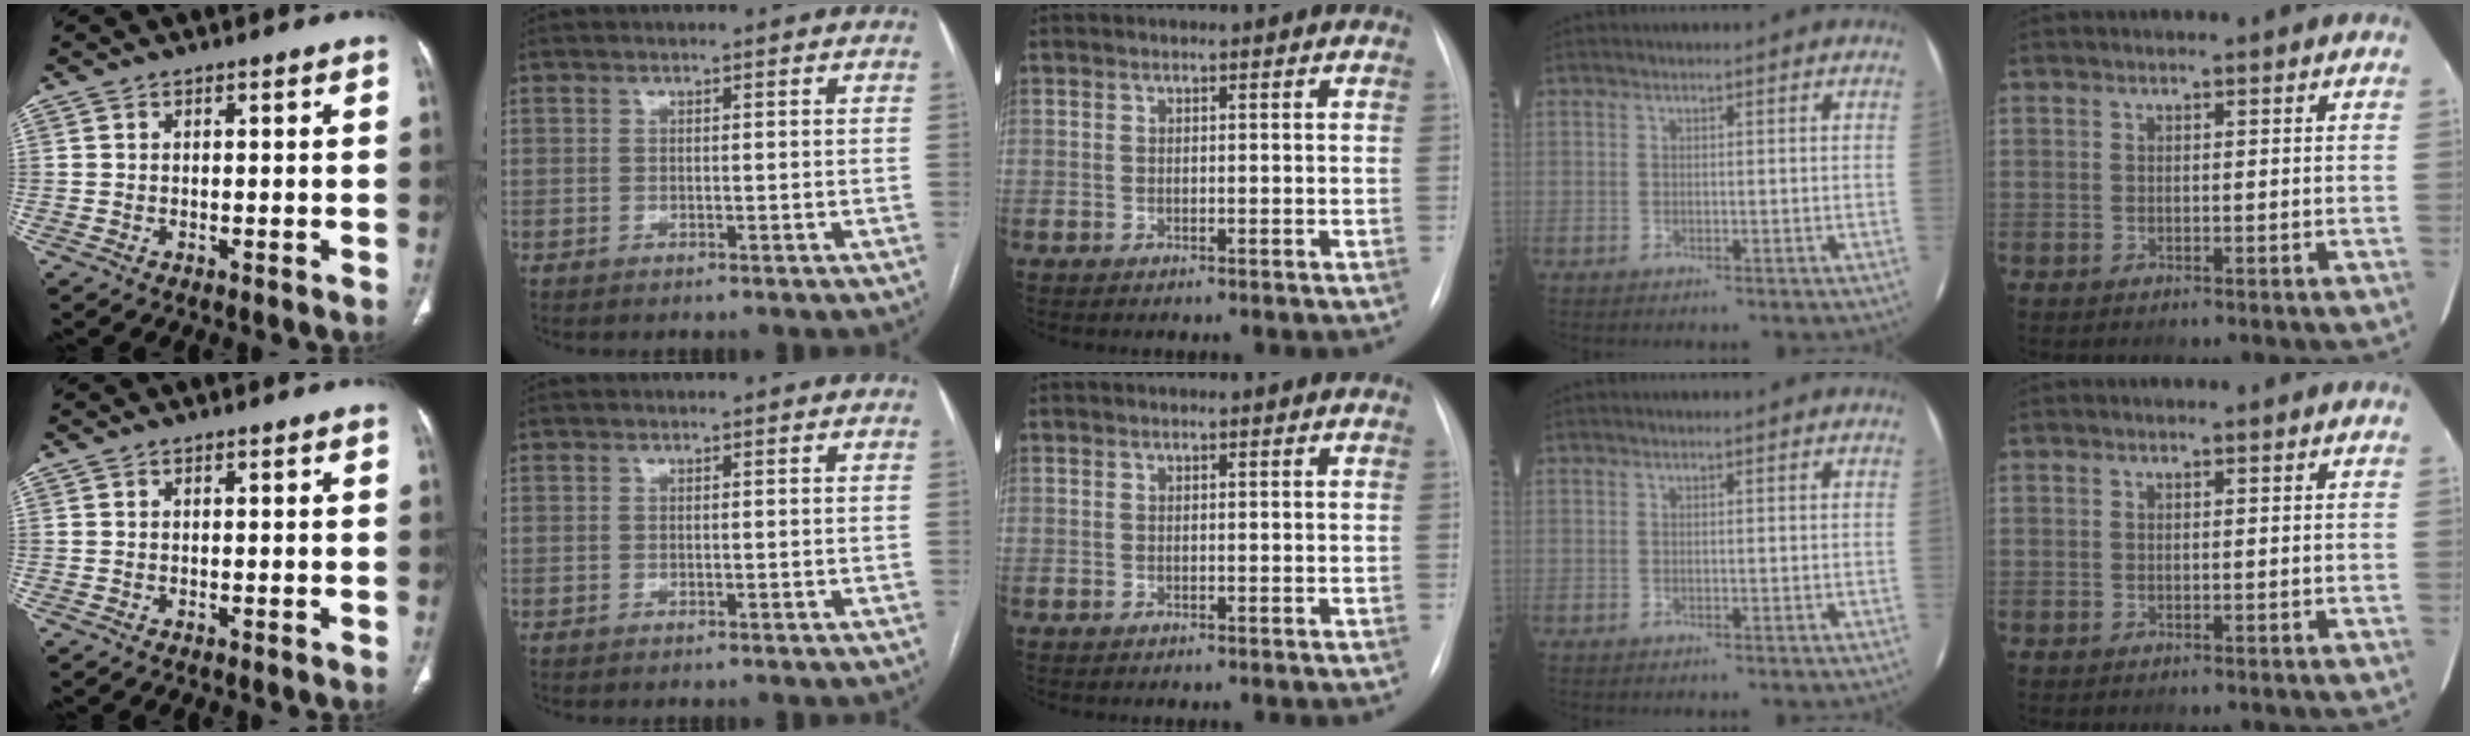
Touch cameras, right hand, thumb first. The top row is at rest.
{}